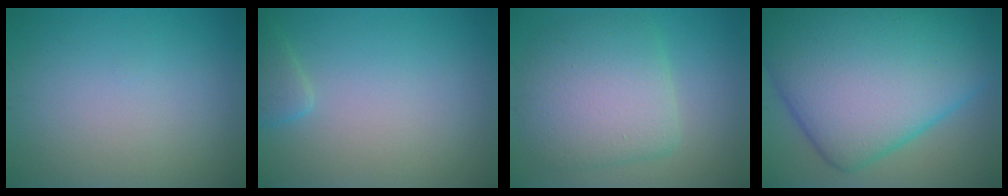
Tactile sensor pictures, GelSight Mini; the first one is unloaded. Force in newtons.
{"total": 1.5, "press": 1.5, "slide": 0.1}
{"total": 7.1, "press": 7.1, "slide": 0.5}
{"total": 18.5, "press": 18.5, "slide": 0.0}